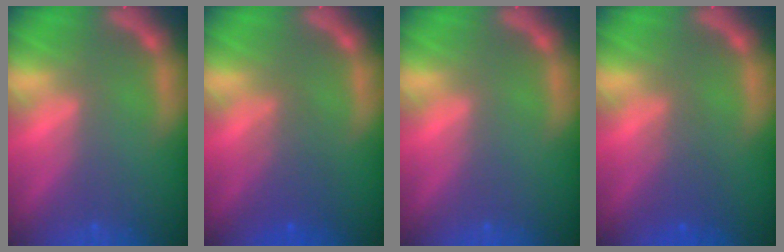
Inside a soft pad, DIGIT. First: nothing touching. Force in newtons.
{"total": 3.0}
{"total": 0.0}
{"total": 2.5}